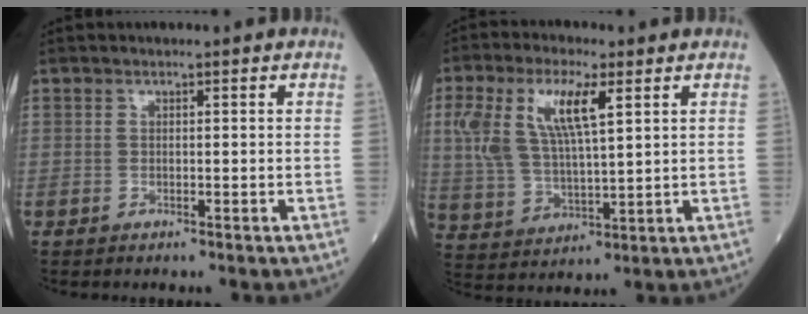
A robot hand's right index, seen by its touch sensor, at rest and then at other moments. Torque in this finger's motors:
{"motor_torque": [0.44, 0.19, 0.29, 0.15]}